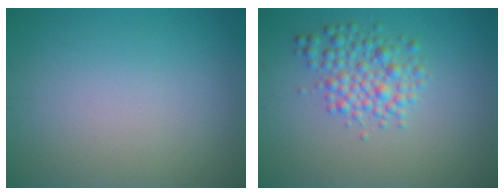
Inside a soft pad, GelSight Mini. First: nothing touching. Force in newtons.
{"total": 3.6, "press": 3.6, "slide": 0.1}